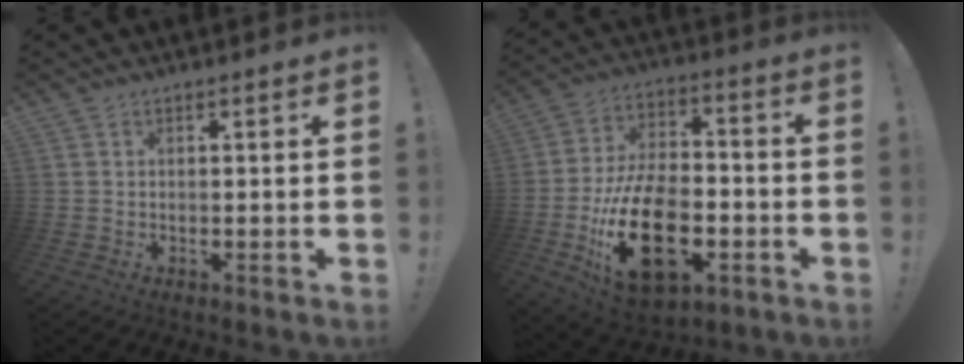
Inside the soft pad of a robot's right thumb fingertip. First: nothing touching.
{"total": 24.8, "force": [-7.8, 14.7, 18.3], "torque": [-0.334, 0.045, -0.116]}